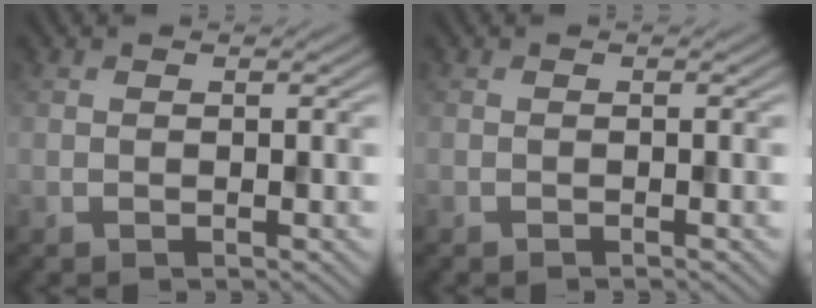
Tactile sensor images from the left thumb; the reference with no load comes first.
{"total": 0.0}